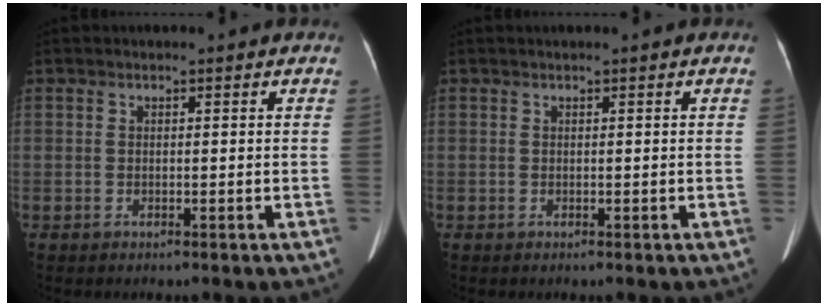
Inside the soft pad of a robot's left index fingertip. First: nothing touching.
{"total": 0.0}